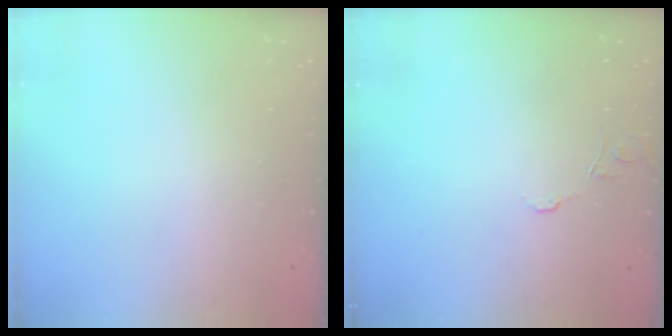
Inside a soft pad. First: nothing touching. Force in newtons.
{"total": 6.4, "press": 6.4, "slide": 0.5}